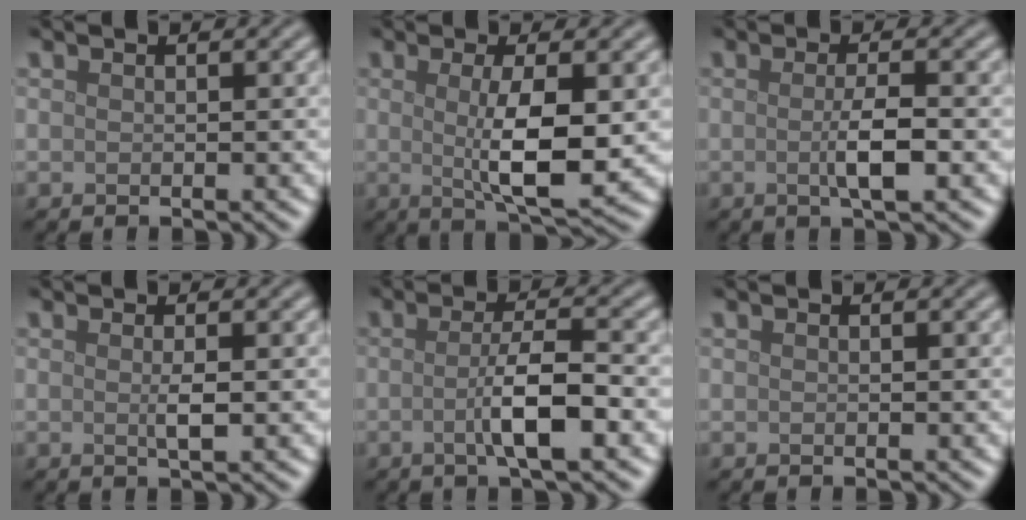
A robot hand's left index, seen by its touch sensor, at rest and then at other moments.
{"total": 5.8, "force": [0.1, 1.3, 5.6], "torque": [-0.098, -0.007, 0.007]}
{"total": 2.9, "force": [-0.4, 0.5, 2.8], "torque": [-0.050, -0.001, -0.008]}
{"total": 1.4, "force": [0.0, 0.1, 1.4], "torque": [-0.028, 0.001, -0.001]}
{"total": 4.5, "force": [-0.9, 0.8, 4.4], "torque": [-0.075, 0.002, -0.019]}
{"total": 0.0}